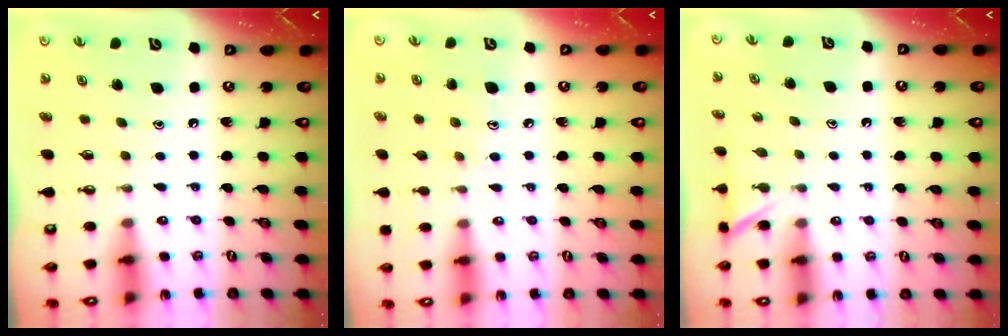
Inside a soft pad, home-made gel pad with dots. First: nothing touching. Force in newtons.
{"total": 6.6, "press": 6.5, "slide": 0.7}
{"total": 2.7, "press": 2.7, "slide": 0.3}